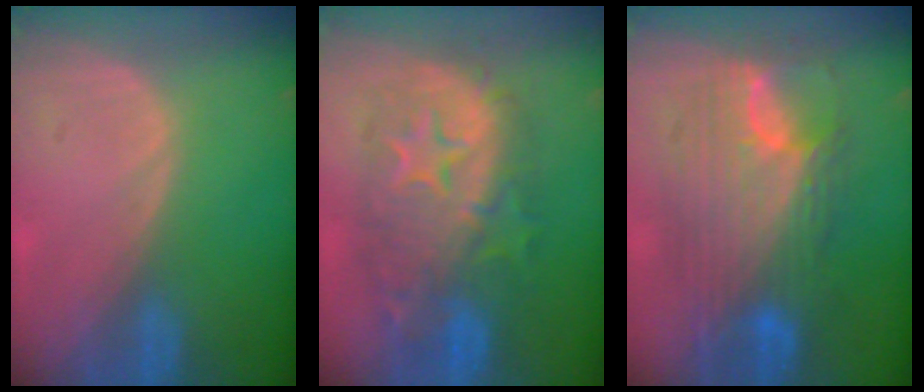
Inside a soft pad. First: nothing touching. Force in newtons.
{"total": 11.5, "press": 11.5, "slide": 0.9}
{"total": 11.8, "press": 11.7, "slide": 1.1}